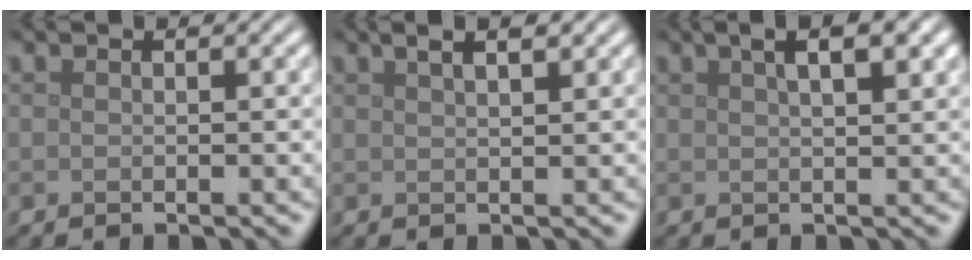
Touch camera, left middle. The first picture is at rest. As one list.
[{"total": 4.1, "force": [2.5, 1.6, 2.8], "torque": [-0.014, 0.020, 0.010]}, {"total": 5.9, "force": [3.0, 2.5, 4.4], "torque": [-0.035, 0.032, 0.018]}]